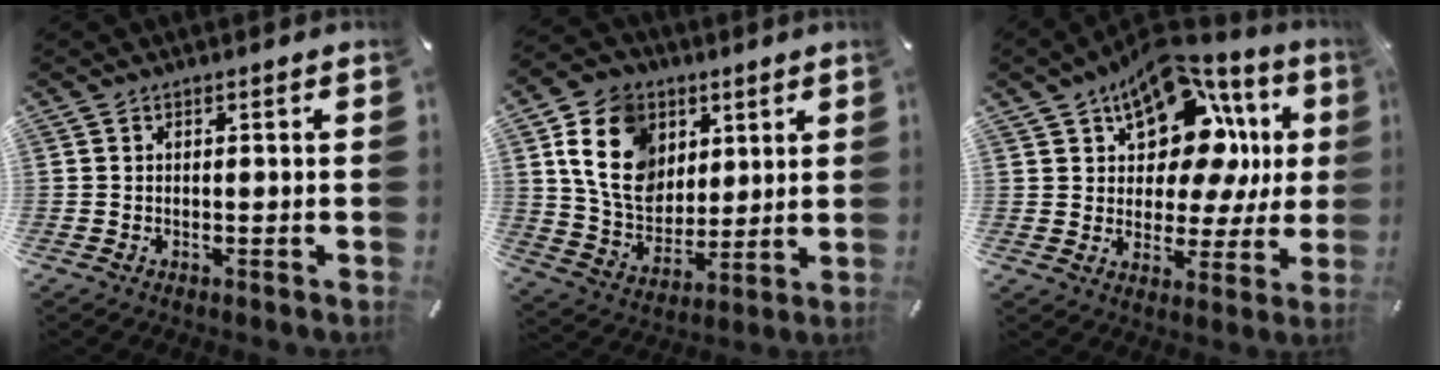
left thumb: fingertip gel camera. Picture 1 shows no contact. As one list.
[{"total": 15.8, "force": [4.9, 13.1, 7.3], "torque": [-0.146, -0.006, 0.095]}, {"total": 17.7, "force": [8.8, 10.9, 10.8], "torque": [-0.152, -0.071, 0.152]}]